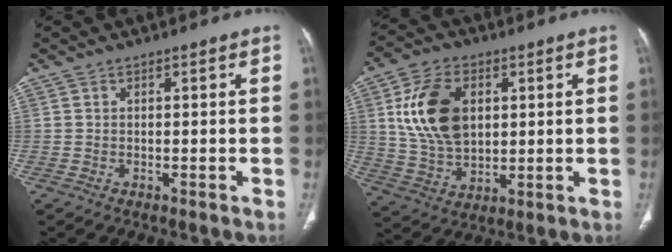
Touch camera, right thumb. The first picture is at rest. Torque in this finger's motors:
{"motor_torque": [0.24, 0.28, 1.25, 0.25, 0.16]}